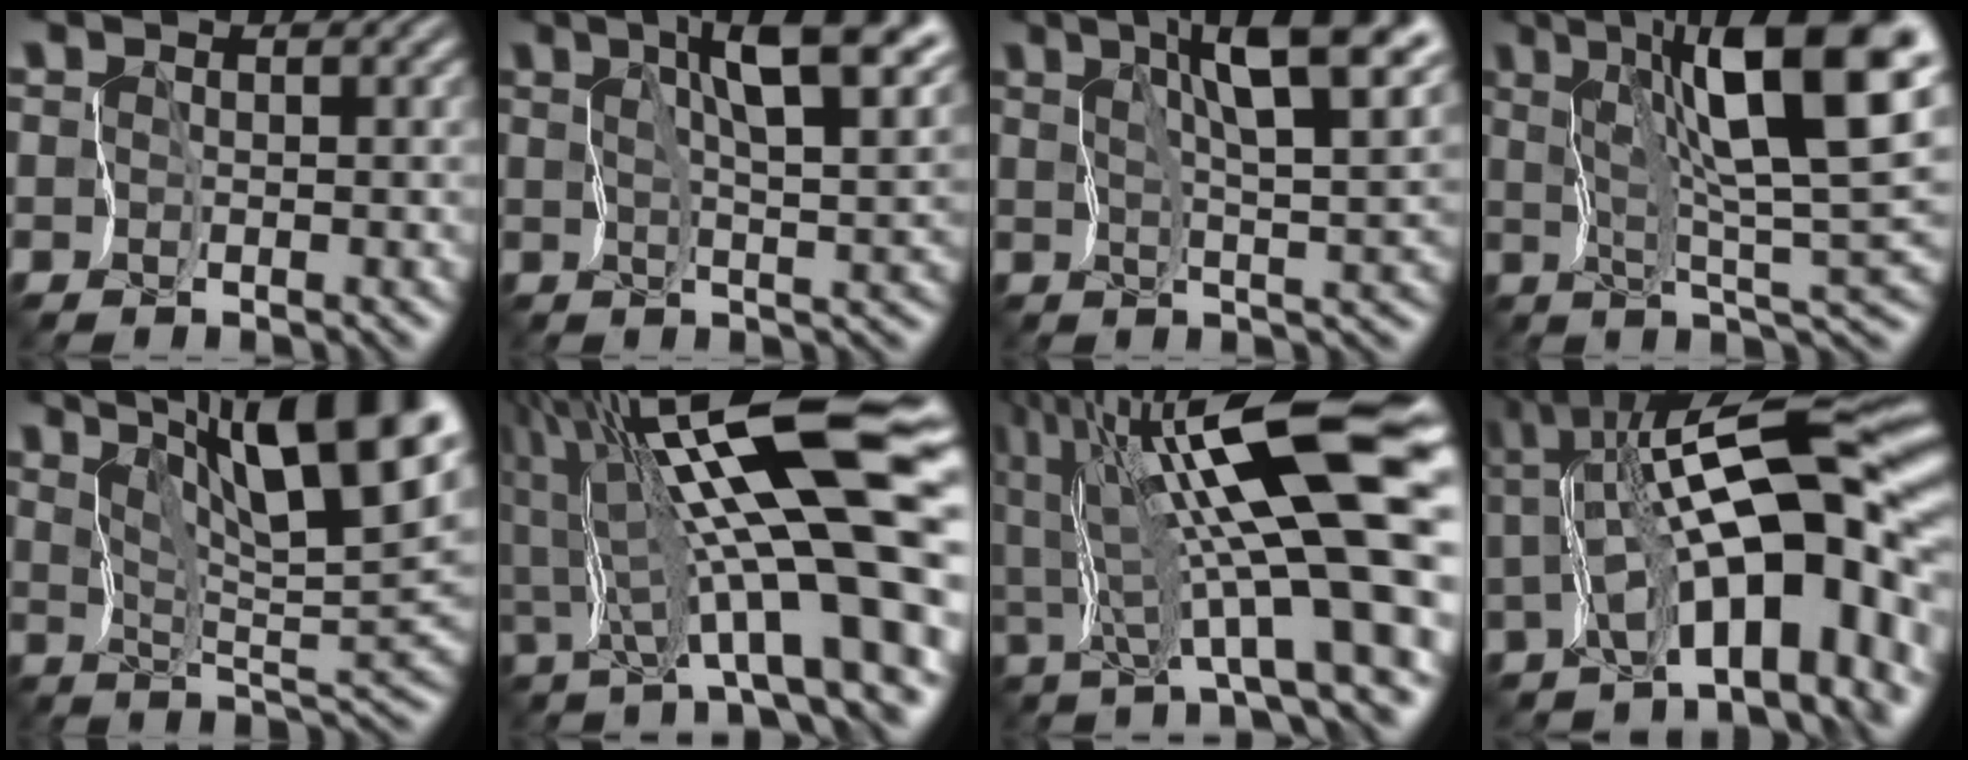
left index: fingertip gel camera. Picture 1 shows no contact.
{"total": 9.4, "force": [4.2, 2.4, 8.1], "torque": [-0.132, 0.006, 0.063]}
{"total": 10.2, "force": [5.0, 2.1, 8.6], "torque": [-0.137, 0.013, 0.071]}
{"total": 12.9, "force": [5.5, 1.8, 11.5], "torque": [-0.181, 0.011, 0.088]}
{"total": 12.7, "force": [7.8, 2.2, 9.8], "torque": [-0.149, 0.009, 0.116]}
{"total": 15.8, "force": [3.6, 2.2, 15.2], "torque": [-0.249, 0.014, 0.062]}
{"total": 16.3, "force": [4.1, 2.3, 15.6], "torque": [-0.266, 0.014, 0.071]}
{"total": 14.7, "force": [1.3, 4.7, 13.9], "torque": [-0.179, 0.027, 0.015]}